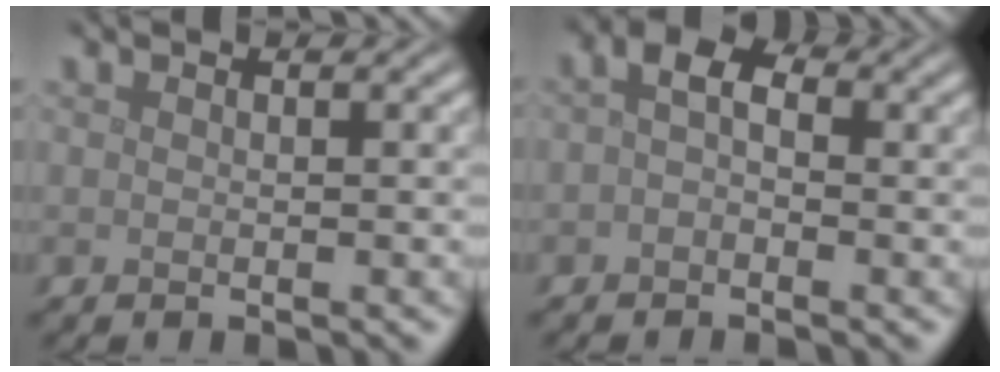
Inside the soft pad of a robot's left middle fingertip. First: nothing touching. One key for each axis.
{"total": 2.8, "fx": 0.3, "fy": 1.7, "fz": 2.1, "tx": -0.038, "ty": 0.009, "tz": -0.007}